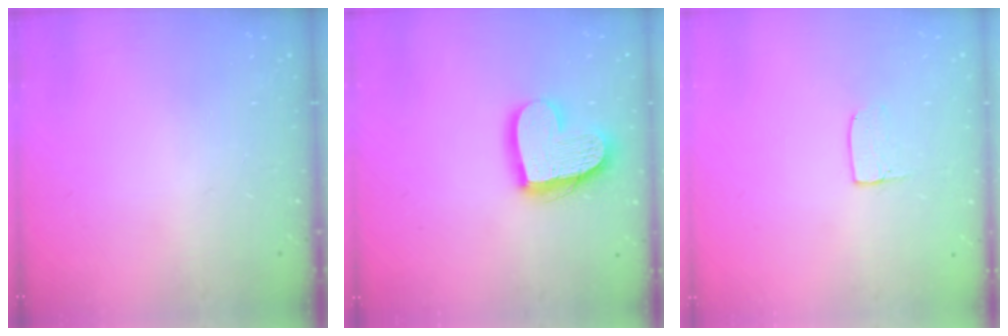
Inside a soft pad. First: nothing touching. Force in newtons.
{"total": 16.9, "press": 16.8, "slide": 1.6}
{"total": 4.1, "press": 4.1, "slide": 0.3}